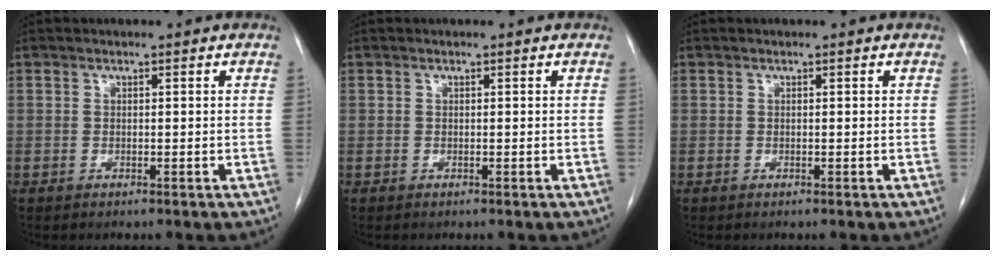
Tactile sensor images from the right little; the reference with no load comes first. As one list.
[{"total": 0.0}, {"total": 0.0}]